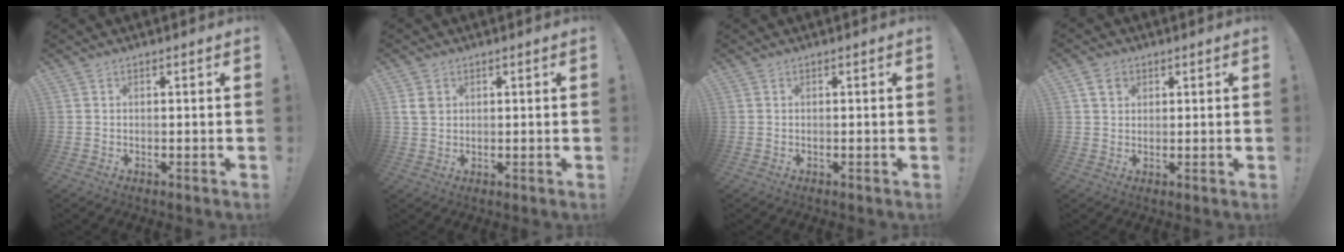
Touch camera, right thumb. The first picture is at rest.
{"total": 3.5, "force": [1.5, 2.7, 1.6], "torque": [-0.023, 0.000, 0.027]}
{"total": 0.0}
{"total": 4.3, "force": [2.0, 3.2, 2.0], "torque": [-0.027, 0.000, 0.037]}